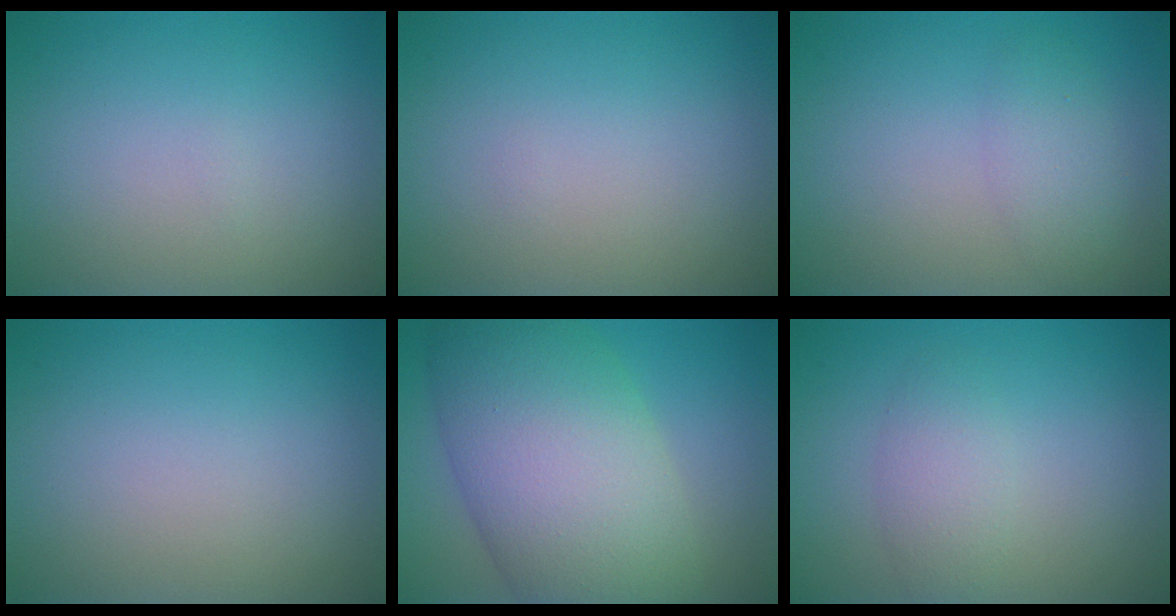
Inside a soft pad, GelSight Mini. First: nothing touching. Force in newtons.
{"total": 0.0}
{"total": 2.2, "press": 2.2, "slide": 0.1}
{"total": 0.0}
{"total": 12.6, "press": 12.6, "slide": 0.5}
{"total": 2.1, "press": 2.1, "slide": 0.1}